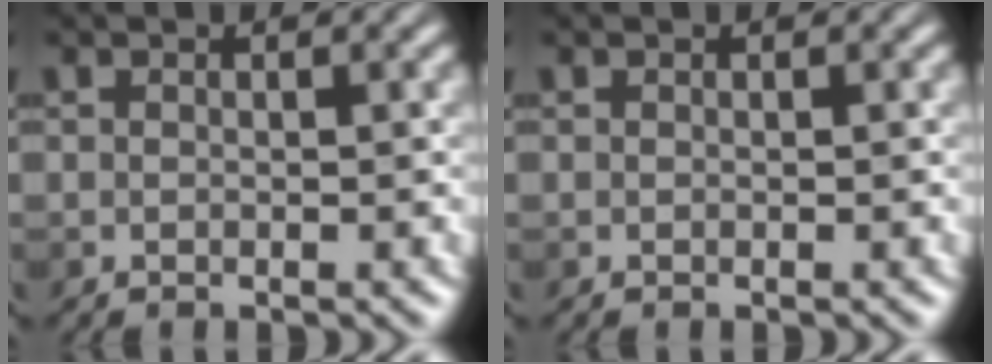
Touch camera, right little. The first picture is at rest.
{"total": 0.0}